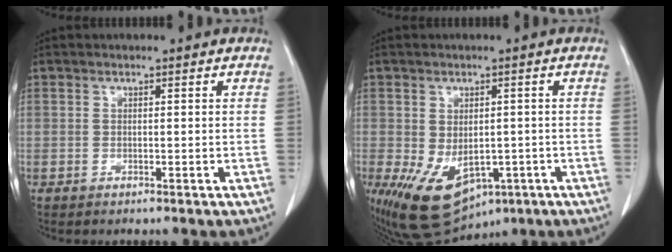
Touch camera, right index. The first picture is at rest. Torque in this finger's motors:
{"motor_torque": [1.28, -0.71, 0.72, 0.18]}